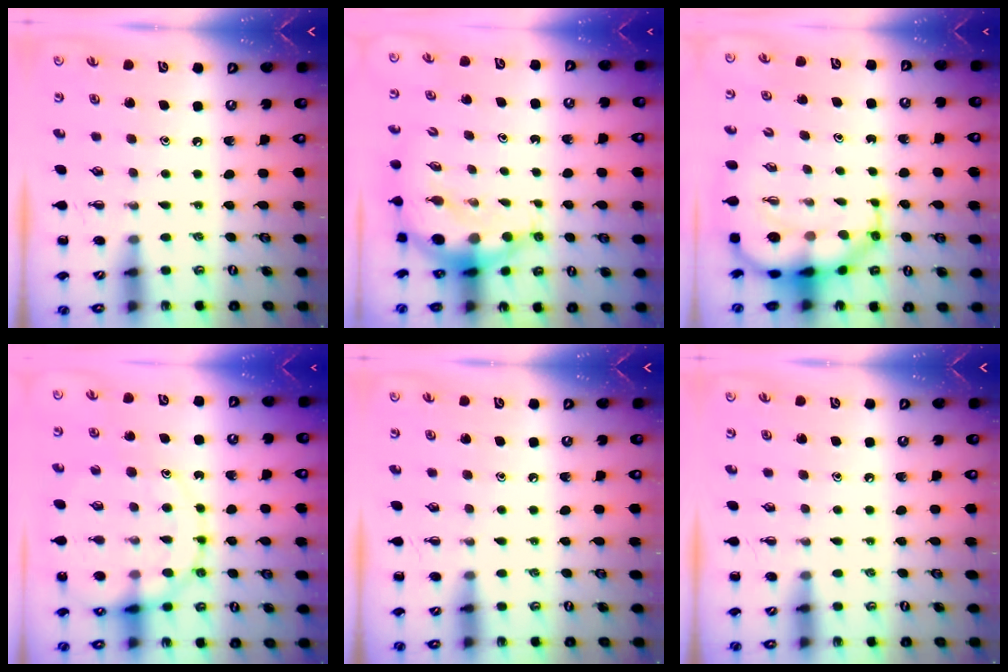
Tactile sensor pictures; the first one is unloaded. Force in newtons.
{"total": 8.0, "press": 7.7, "slide": 2.0}
{"total": 10.0, "press": 9.6, "slide": 2.9}
{"total": 14.1, "press": 13.9, "slide": 2.4}
{"total": 0.0}
{"total": 0.0}